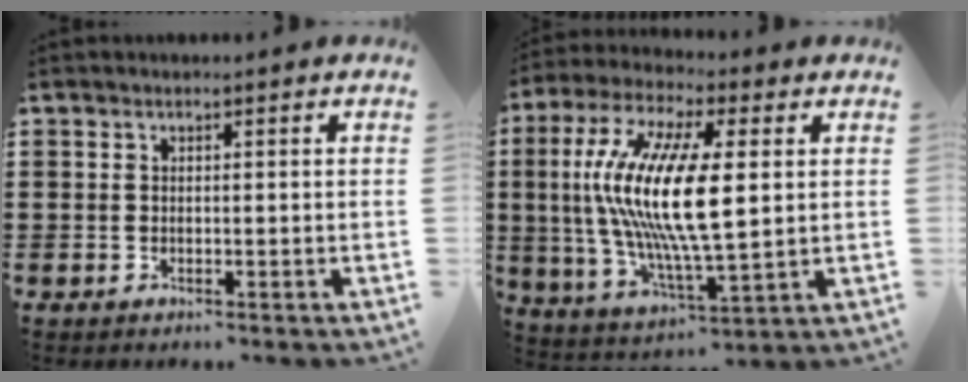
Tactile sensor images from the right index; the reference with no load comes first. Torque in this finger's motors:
{"motor_torque": [2.14, 0.00, 1.05, 0.21]}